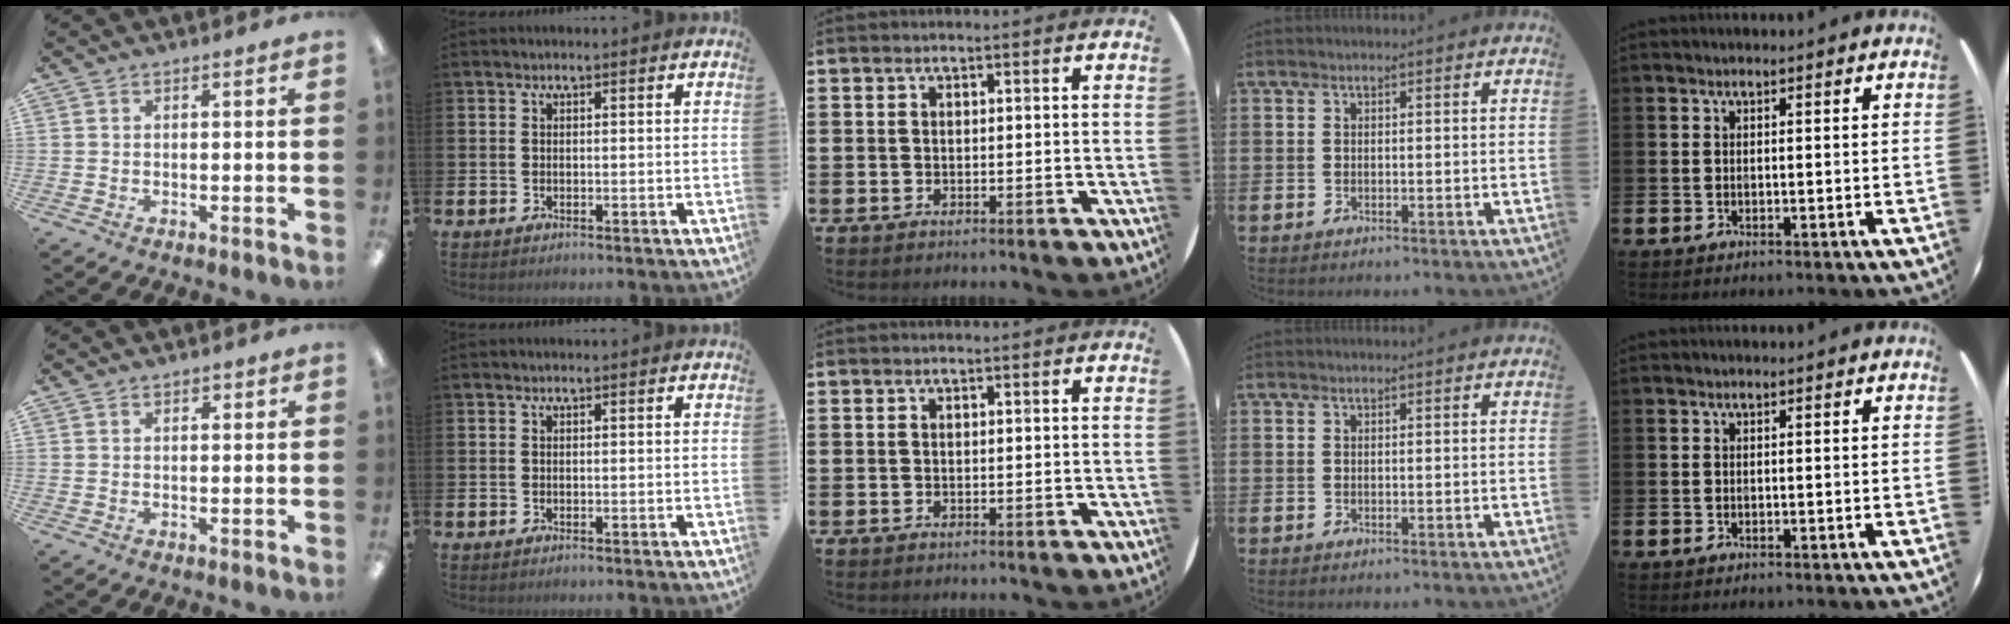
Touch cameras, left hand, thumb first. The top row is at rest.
{"thumb": {"total": 1.1, "force": [0.7, 0.7, 0.5], "torque": [-0.002, 0.000, 0.010]}}